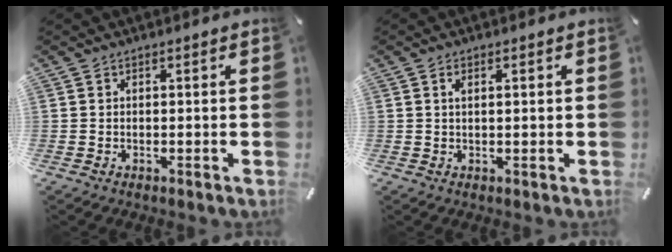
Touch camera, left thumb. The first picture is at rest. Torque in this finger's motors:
{"motor_torque": [-0.14, -0.41, 0.06, 0.08, -0.01]}